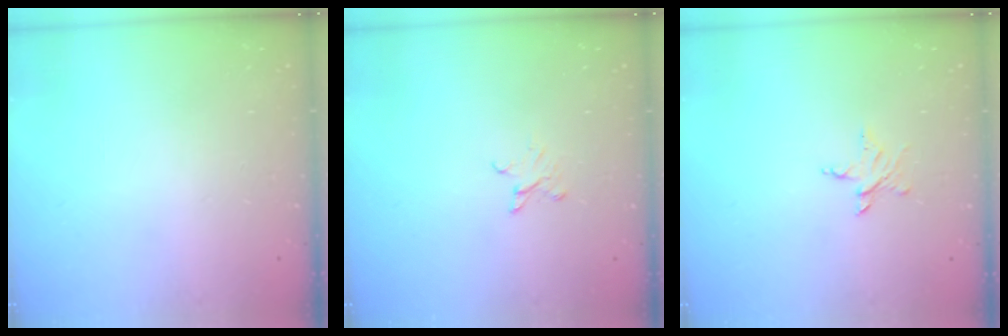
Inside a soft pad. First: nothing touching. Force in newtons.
{"total": 2.6, "press": 2.6, "slide": 0.3}
{"total": 4.0, "press": 4.0, "slide": 0.4}